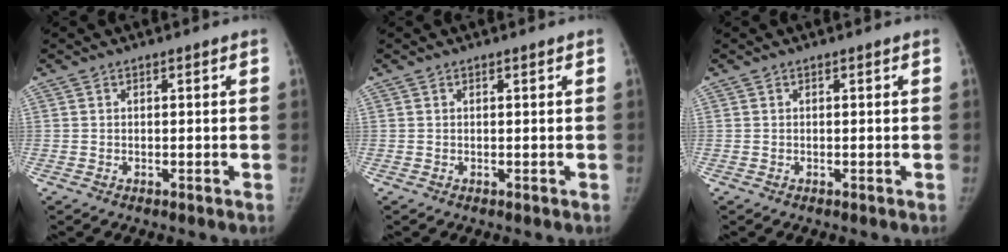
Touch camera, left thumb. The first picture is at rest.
{"total": 0.0}
{"total": 0.0}